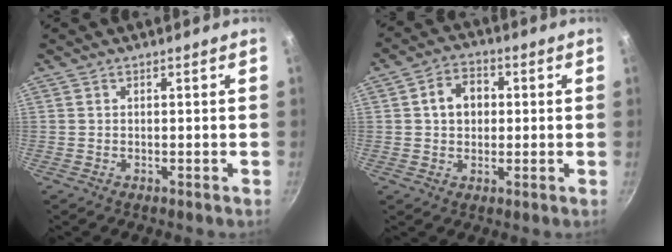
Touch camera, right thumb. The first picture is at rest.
{"total": 6.8, "force": [0.9, 5.3, 4.1], "torque": [-0.041, 0.012, 0.007]}